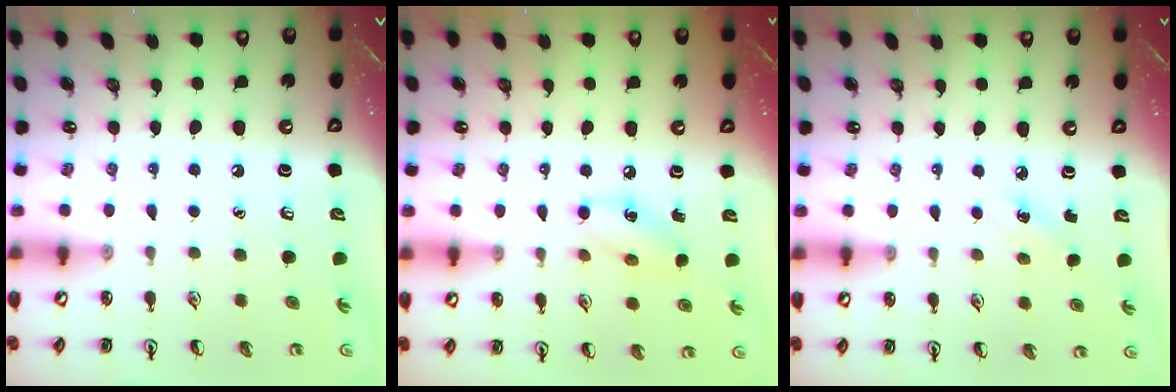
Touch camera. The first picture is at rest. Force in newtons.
{"total": 6.1, "press": 6.0, "slide": 1.1}
{"total": 2.8, "press": 2.6, "slide": 1.0}